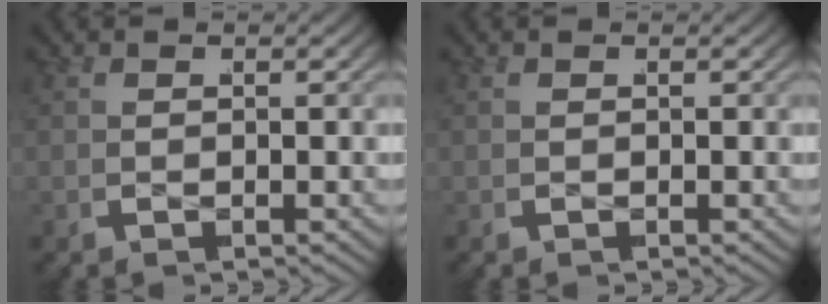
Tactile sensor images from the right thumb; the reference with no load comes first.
{"total": 0.0}